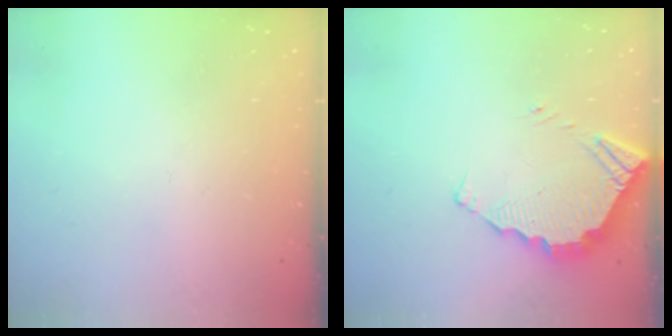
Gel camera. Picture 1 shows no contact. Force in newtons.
{"total": 3.7, "press": 3.7, "slide": 0.2}